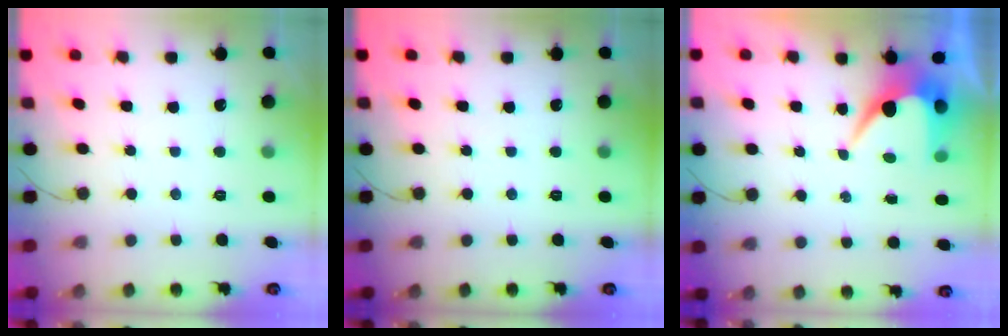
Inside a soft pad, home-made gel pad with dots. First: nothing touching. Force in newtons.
{"total": 0.0}
{"total": 6.3, "press": 6.3, "slide": 0.3}